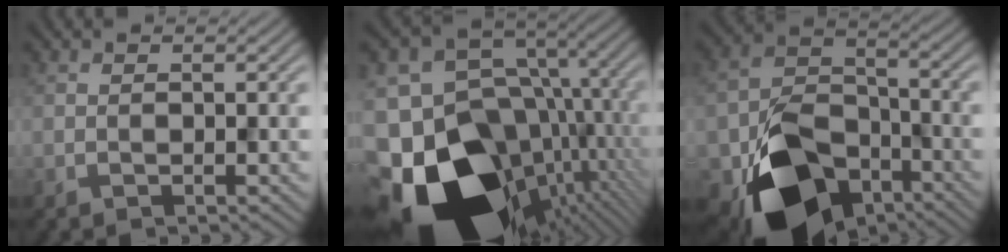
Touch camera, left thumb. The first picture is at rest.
{"total": 23.1, "force": [-10.1, 16.2, 13.1], "torque": [-0.261, -0.048, -0.144]}
{"total": 13.9, "force": [-7.8, 8.5, 7.7], "torque": [-0.164, -0.025, -0.142]}